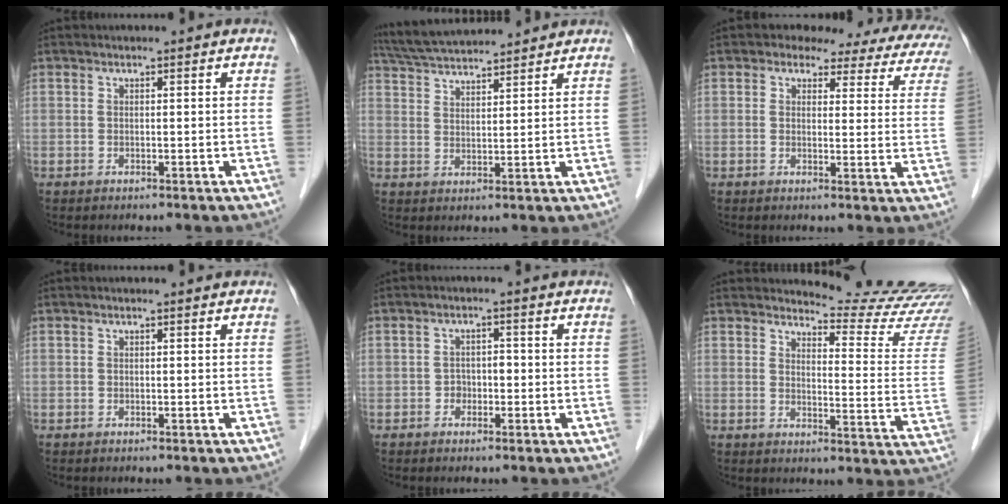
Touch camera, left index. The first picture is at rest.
{"total": 10.5, "force": [9.9, 0.8, 3.5], "torque": [-0.072, 0.032, 0.168]}
{"total": 14.0, "force": [11.0, 6.0, 6.3], "torque": [-0.049, 0.008, 0.096]}
{"total": 0.0}
{"total": 1.9, "force": [-0.8, 1.5, 0.9], "torque": [-0.007, 0.008, -0.013]}
{"total": 15.7, "force": [15.5, -0.7, 1.9], "torque": [-0.018, -0.143, 0.161]}